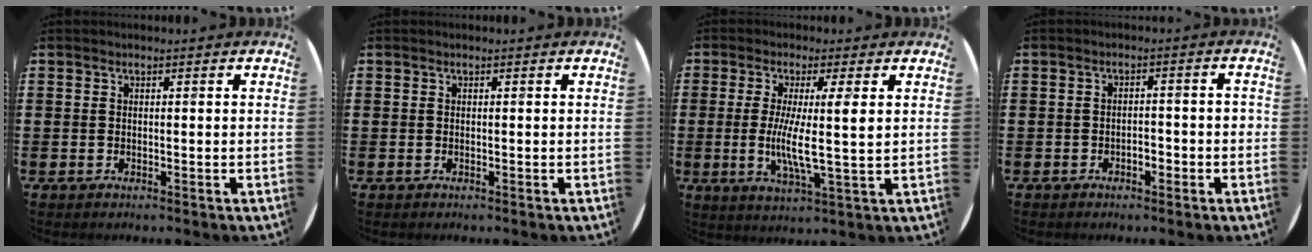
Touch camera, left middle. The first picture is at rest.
{"total": 0.0}
{"total": 7.0, "force": [0.7, 0.4, 6.9], "torque": [-0.120, -0.009, 0.006]}
{"total": 1.8, "force": [-1.1, 1.0, 1.1], "torque": [-0.022, 0.003, -0.026]}